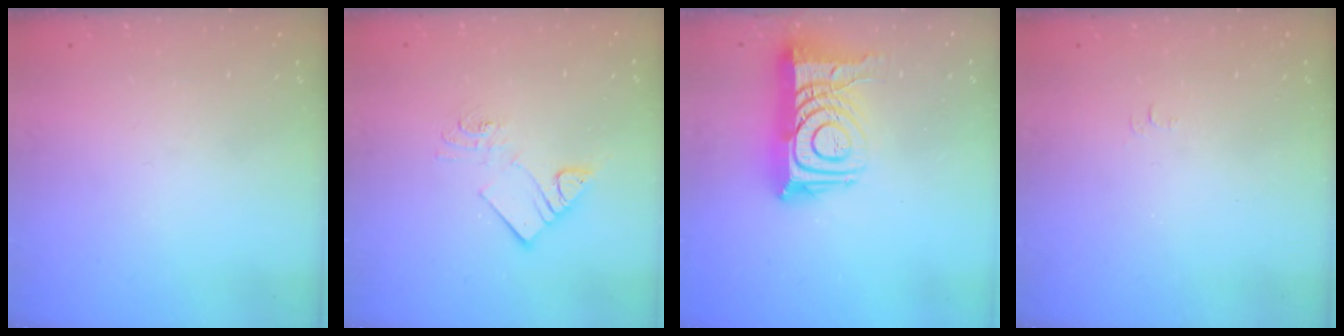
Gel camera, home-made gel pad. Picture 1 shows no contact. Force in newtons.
{"total": 9.1, "press": 9.1, "slide": 0.5}
{"total": 15.5, "press": 15.4, "slide": 1.5}
{"total": 4.0, "press": 3.9, "slide": 0.3}